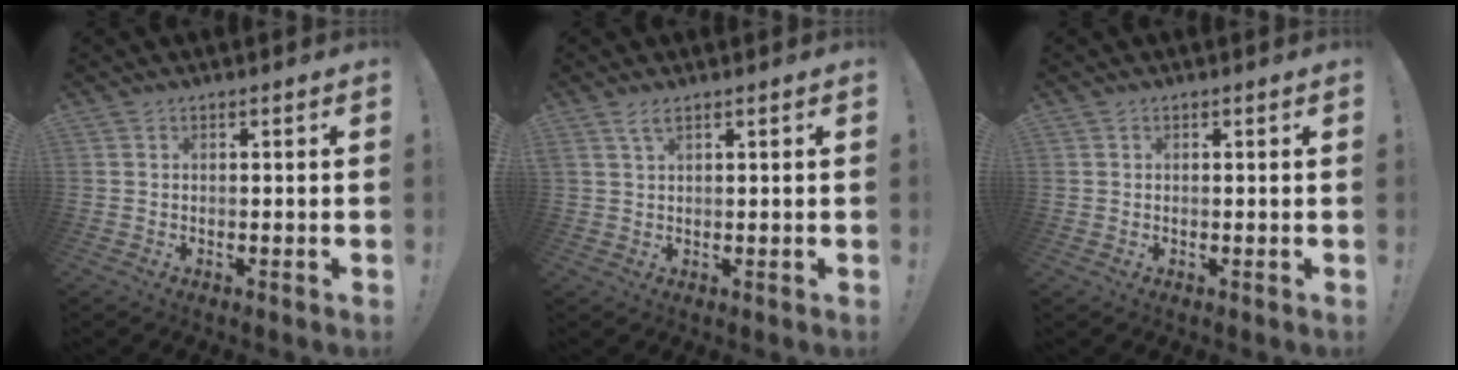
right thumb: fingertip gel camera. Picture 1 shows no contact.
{"total": 2.5, "force": [1.6, 0.4, 1.9], "torque": [-0.041, 0.001, 0.029]}
{"total": 1.7, "force": [0.6, 1.6, 0.0], "torque": [0.013, -0.006, 0.008]}